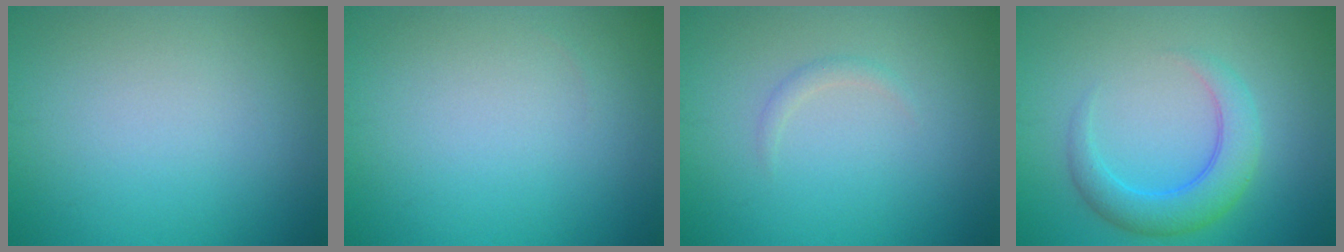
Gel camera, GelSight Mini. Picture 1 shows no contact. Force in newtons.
{"total": 0.0}
{"total": 0.8, "press": 0.8, "slide": 0.1}
{"total": 4.2, "press": 4.1, "slide": 0.3}